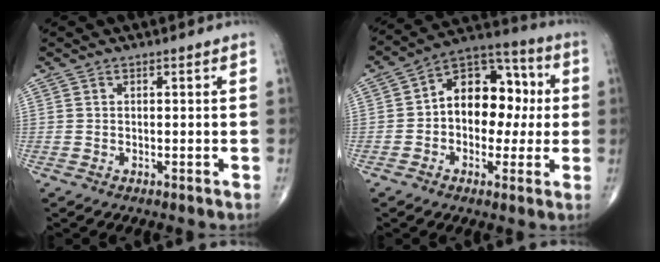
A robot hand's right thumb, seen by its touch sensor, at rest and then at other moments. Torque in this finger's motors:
{"motor_torque": [-0.51, 0.81, 0.18, -0.03, 0.09]}